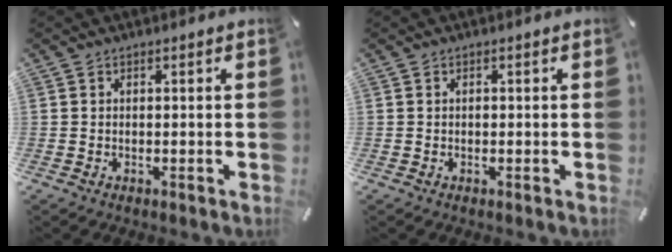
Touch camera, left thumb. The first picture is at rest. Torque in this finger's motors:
{"motor_torque": [0.12, -0.01, 0.10, -0.14, 0.00]}